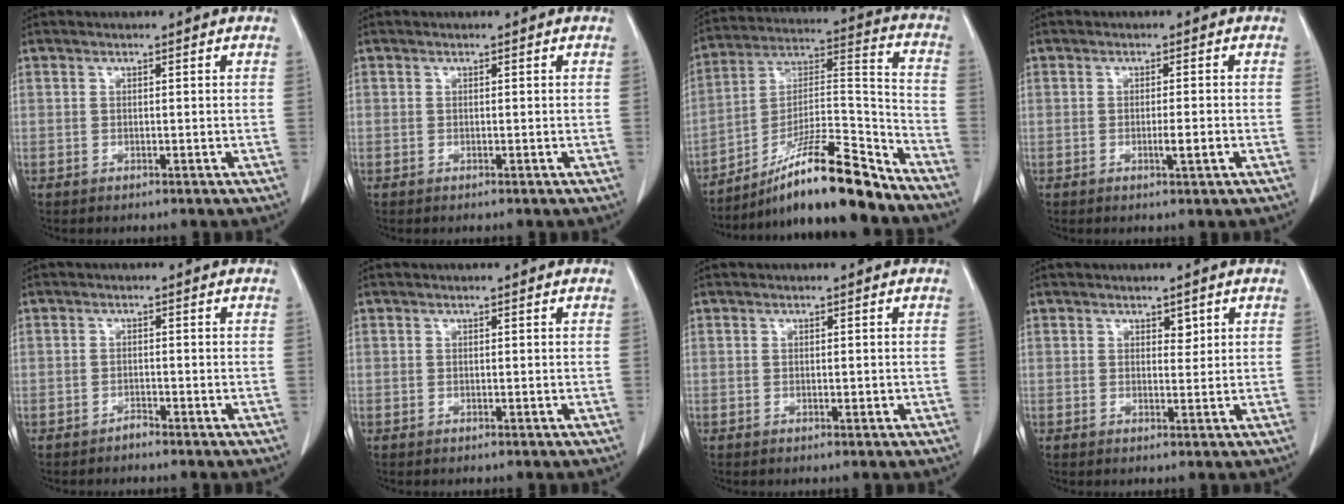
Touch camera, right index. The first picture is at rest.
{"total": 0.0}
{"total": 17.8, "force": [-14.2, 0.7, 10.8], "torque": [-0.196, 0.012, -0.244]}
{"total": 2.3, "force": [-0.8, -0.1, 2.2], "torque": [-0.037, -0.003, -0.011]}
{"total": 1.1, "force": [-1.0, 0.5, -0.1], "torque": [0.004, 0.001, -0.021]}
{"total": 0.0}
{"total": 0.7, "force": [-0.1, 0.2, 0.6], "torque": [-0.009, 0.000, 0.000]}
{"total": 1.4, "force": [0.8, 0.8, 0.8], "torque": [-0.007, -0.004, 0.012]}